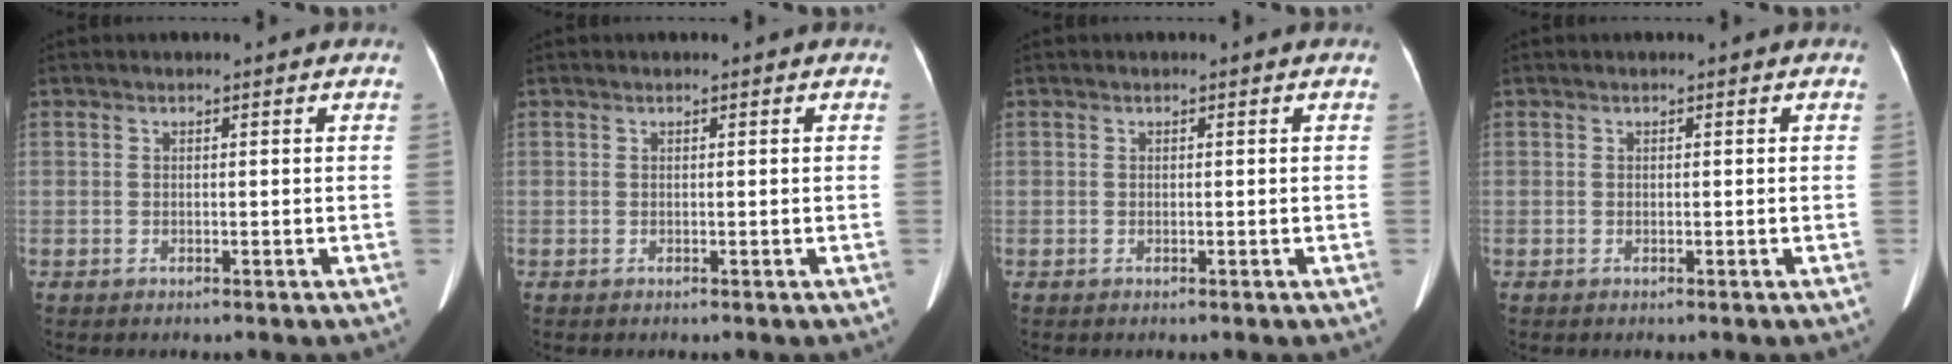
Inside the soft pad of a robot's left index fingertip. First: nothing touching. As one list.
[{"total": 0.0}, {"total": 0.0}, {"total": 0.0}]